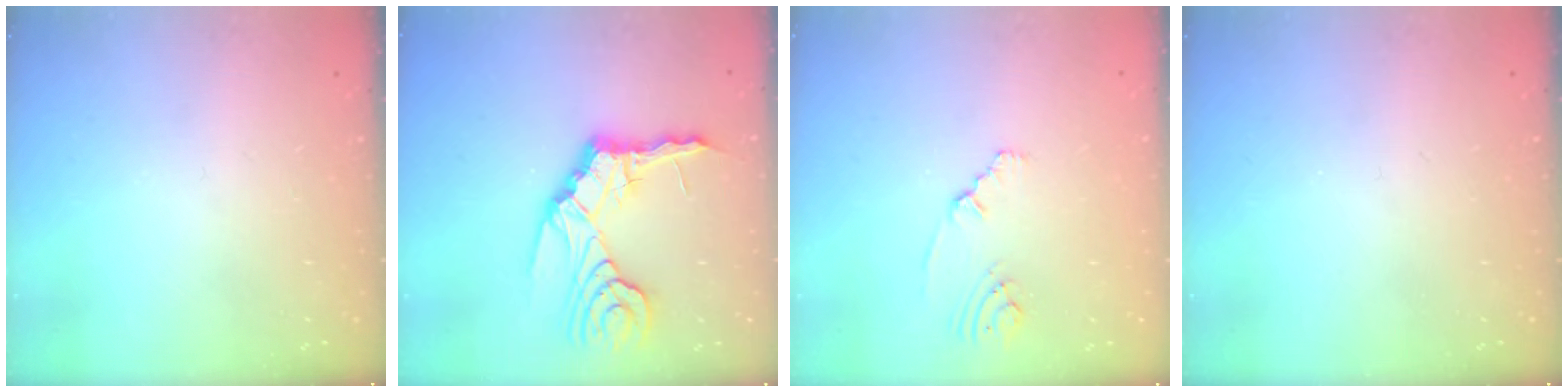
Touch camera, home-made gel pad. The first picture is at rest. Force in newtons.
{"total": 14.1, "press": 14.0, "slide": 1.6}
{"total": 1.8, "press": 1.7, "slide": 0.7}
{"total": 0.0}